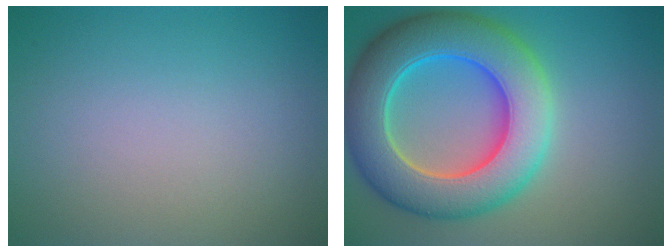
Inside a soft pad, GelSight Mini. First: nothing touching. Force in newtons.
{"total": 10.8, "press": 10.8, "slide": 0.4}